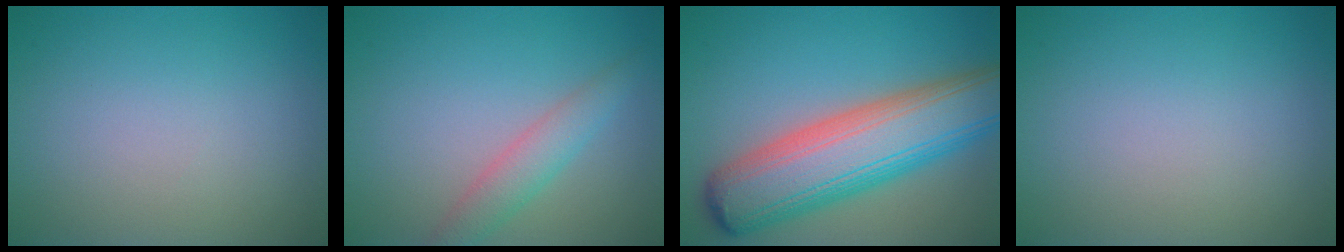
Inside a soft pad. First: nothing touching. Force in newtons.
{"total": 2.7, "press": 2.7, "slide": 0.1}
{"total": 11.0, "press": 11.0, "slide": 0.4}
{"total": 0.0}